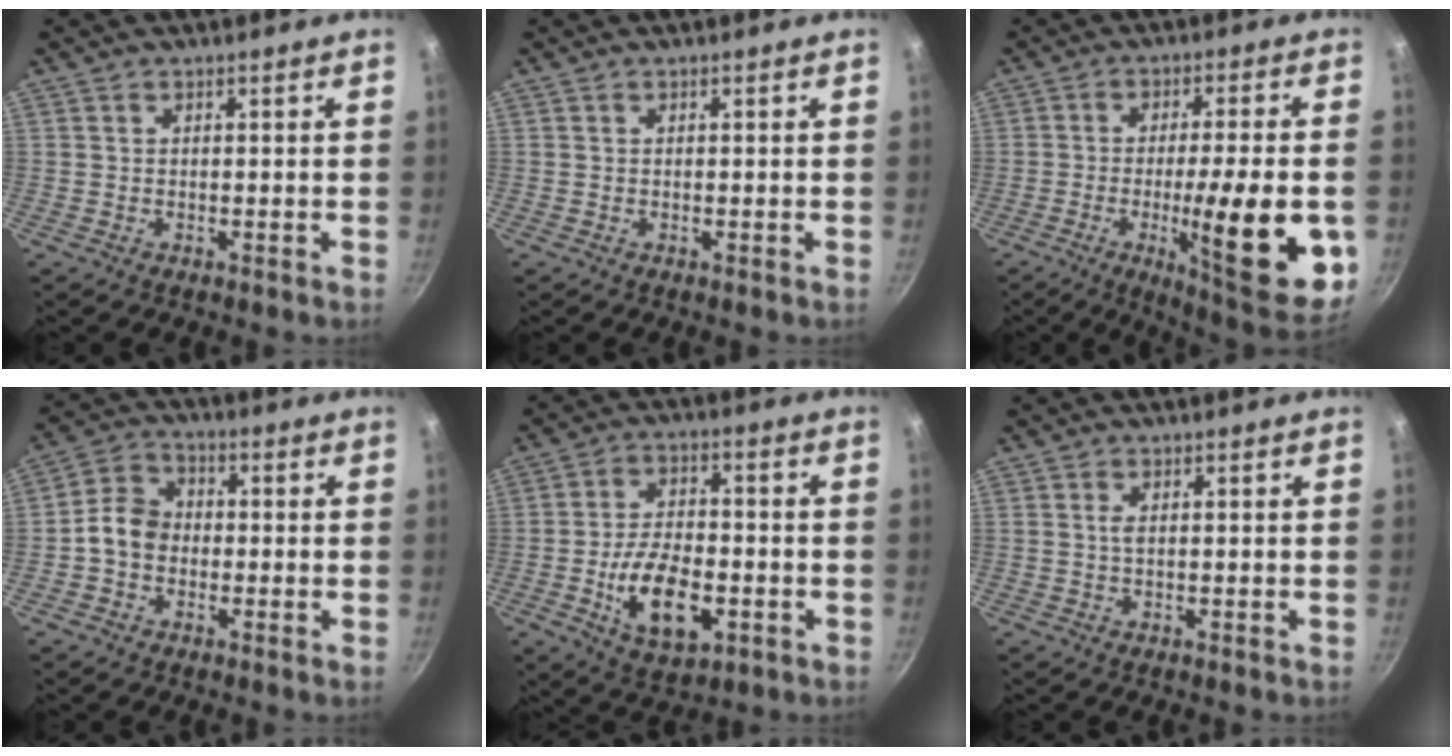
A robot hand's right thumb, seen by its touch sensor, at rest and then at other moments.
{"total": 0.0}
{"total": 21.1, "force": [-4.8, 4.4, 20.1], "torque": [-0.266, 0.003, -0.066]}
{"total": 6.9, "force": [-1.2, 5.6, 3.9], "torque": [-0.045, 0.025, -0.037]}
{"total": 13.5, "force": [-3.8, 7.3, 10.7], "torque": [-0.171, 0.016, -0.060]}
{"total": 1.2, "force": [0.2, 0.5, 1.1], "torque": [-0.021, 0.001, 0.002]}